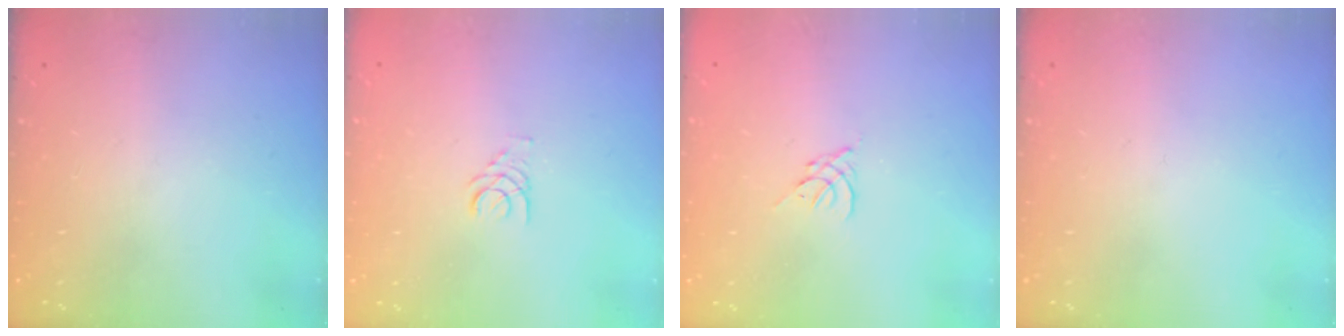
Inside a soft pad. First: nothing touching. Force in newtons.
{"total": 1.4, "press": 1.4, "slide": 0.2}
{"total": 1.8, "press": 1.7, "slide": 0.5}
{"total": 0.0}